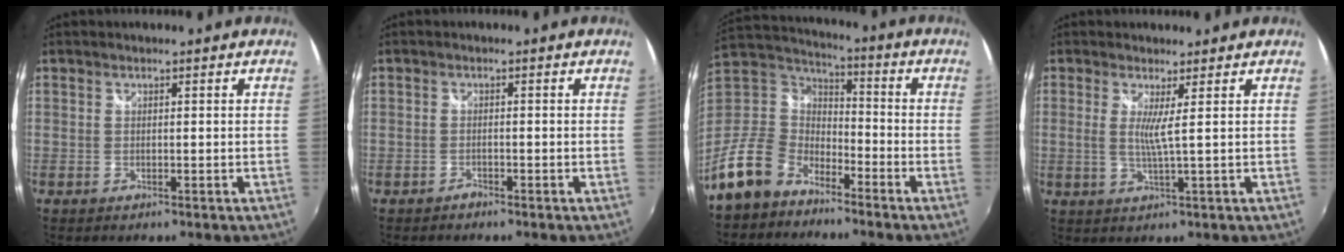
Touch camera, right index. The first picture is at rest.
{"total": 1.0, "force": [-0.9, 0.3, 0.2], "torque": [-0.004, 0.000, -0.018]}
{"total": 13.8, "force": [-9.4, 8.4, 5.6], "torque": [-0.144, 0.018, -0.175]}
{"total": 3.0, "force": [0.8, -0.8, 2.8], "torque": [-0.056, -0.011, 0.009]}